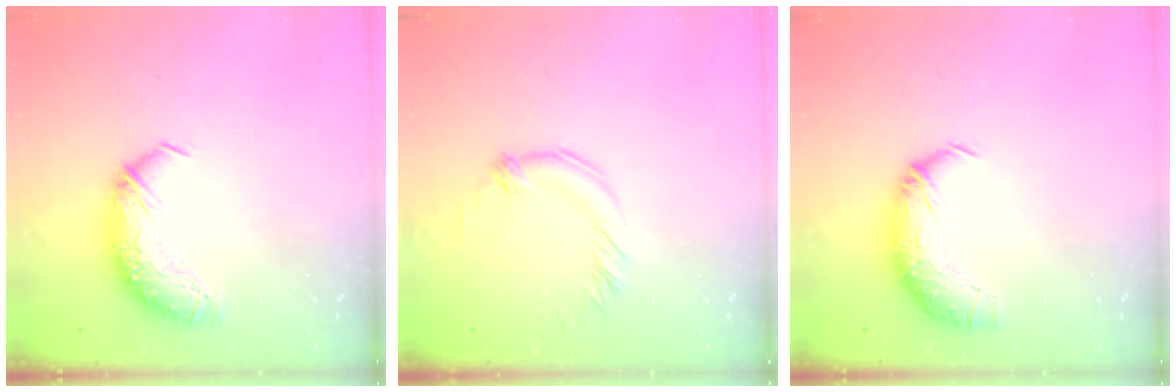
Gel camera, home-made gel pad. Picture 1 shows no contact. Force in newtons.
{"total": 2.0, "press": 2.0, "slide": 0.4}
{"total": 2.4, "press": 1.2, "slide": 2.1}